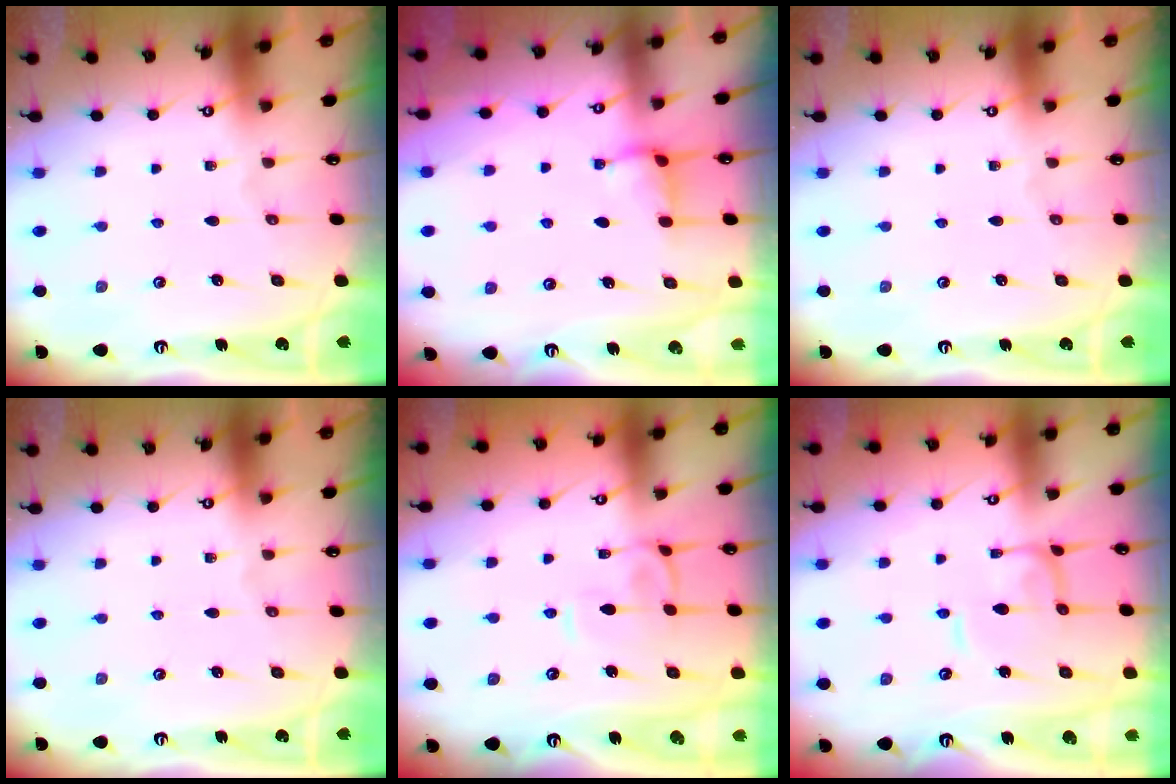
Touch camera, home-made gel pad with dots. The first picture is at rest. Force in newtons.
{"total": 2.6, "press": 2.6, "slide": 0.4}
{"total": 0.0}
{"total": 0.0}
{"total": 0.9, "press": 0.6, "slide": 0.7}
{"total": 0.9, "press": 0.8, "slide": 0.3}